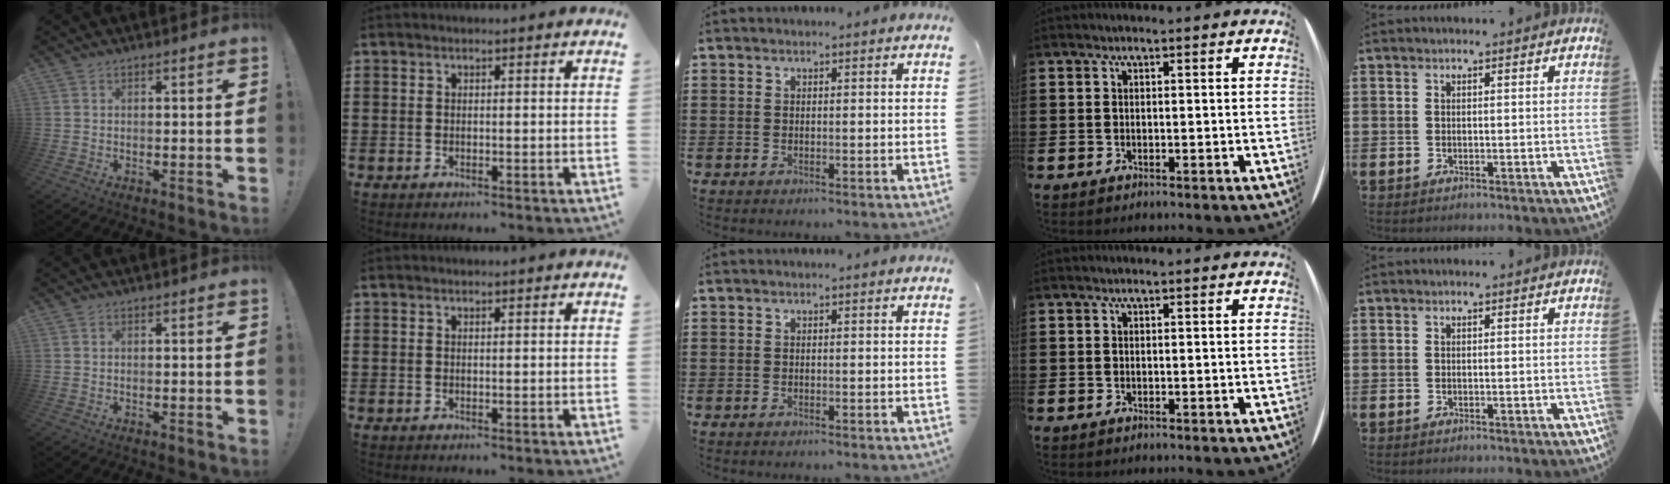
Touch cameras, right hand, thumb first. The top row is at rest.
{}